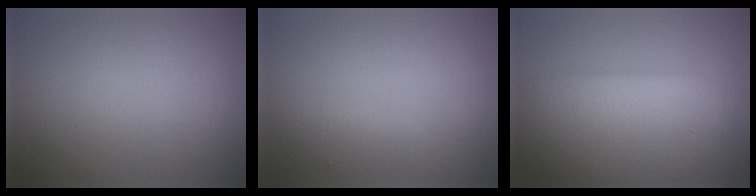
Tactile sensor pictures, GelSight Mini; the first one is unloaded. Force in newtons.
{"total": 1.6, "press": 1.6, "slide": 0.1}
{"total": 7.8, "press": 7.8, "slide": 0.1}